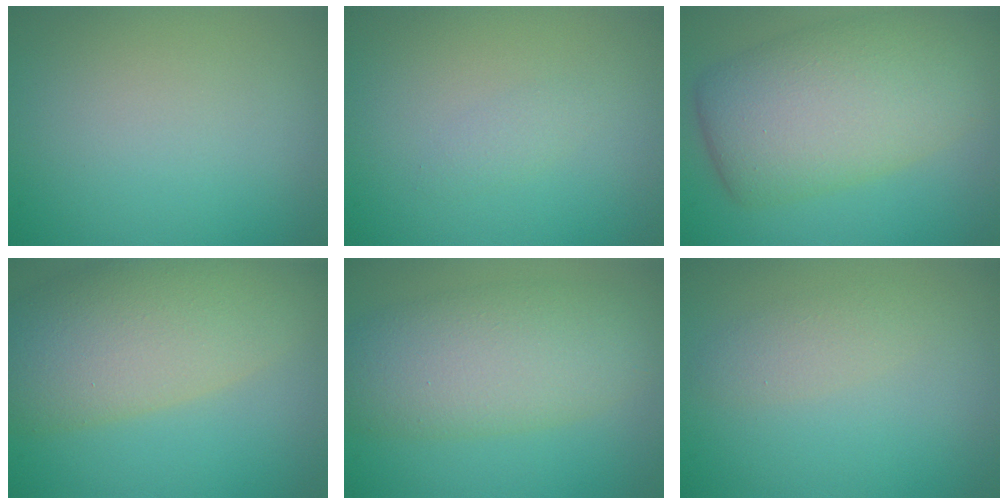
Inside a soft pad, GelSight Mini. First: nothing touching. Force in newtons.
{"total": 0.8, "press": 0.8, "slide": 0.1}
{"total": 9.8, "press": 9.8, "slide": 0.4}
{"total": 9.9, "press": 9.8, "slide": 1.0}
{"total": 7.6, "press": 7.6, "slide": 0.3}
{"total": 1.8, "press": 1.8, "slide": 0.2}